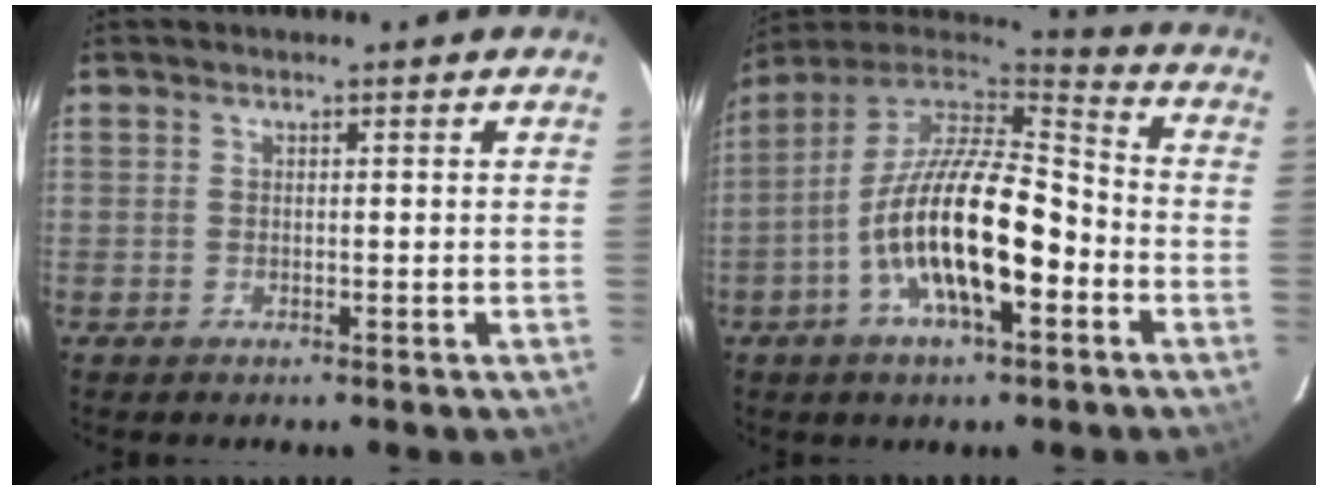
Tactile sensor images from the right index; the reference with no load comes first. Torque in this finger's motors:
{"motor_torque": [2.14, 0.00, 1.06, 0.21]}